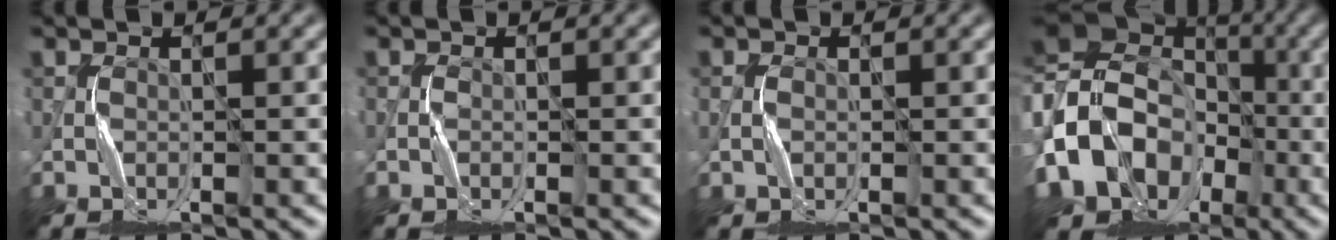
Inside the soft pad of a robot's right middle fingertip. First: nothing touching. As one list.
[{"total": 0.0}, {"total": 0.8, "force": [-0.1, 0.6, 0.6], "torque": [-0.013, 0.002, -0.003]}, {"total": 15.1, "force": [-4.4, 12.3, 7.4], "torque": [-0.162, 0.006, -0.102]}]